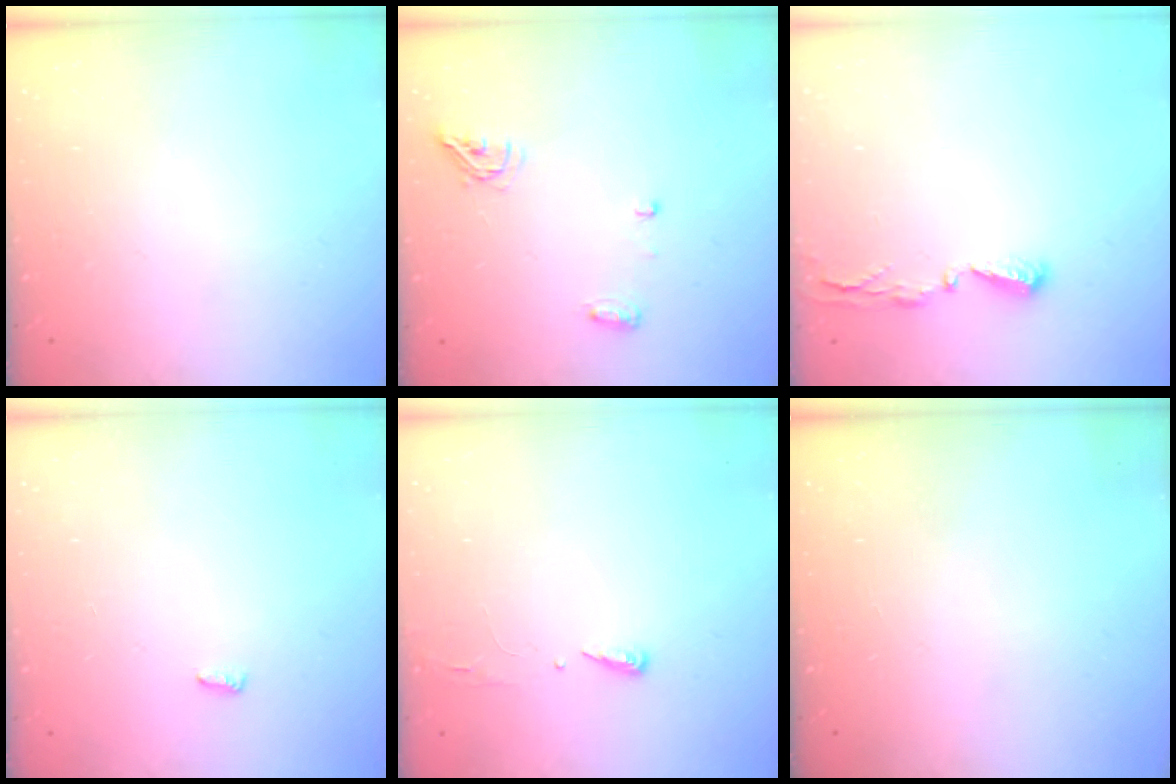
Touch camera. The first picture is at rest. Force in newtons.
{"total": 5.8, "press": 5.7, "slide": 0.9}
{"total": 4.0, "press": 4.0, "slide": 0.4}
{"total": 3.5, "press": 3.5, "slide": 0.3}
{"total": 2.9, "press": 2.9, "slide": 0.4}
{"total": 0.0}